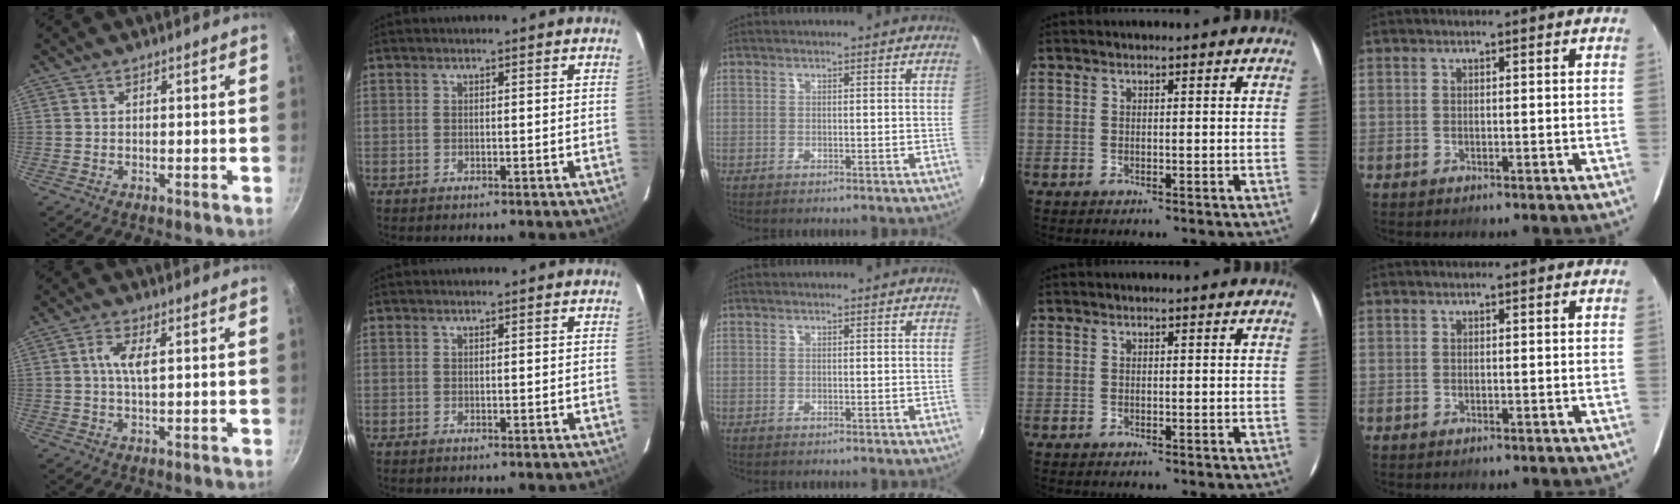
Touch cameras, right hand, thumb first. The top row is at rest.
{"thumb": {"total": 4.3, "force": [1.0, 1.5, 3.9], "torque": [-0.078, 0.004, 0.017]}}